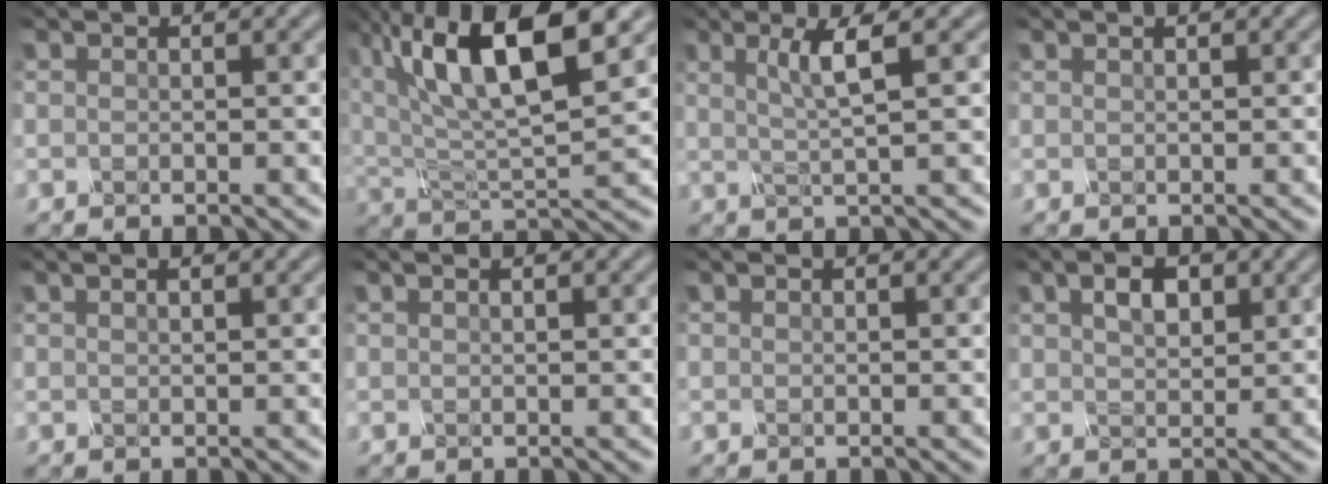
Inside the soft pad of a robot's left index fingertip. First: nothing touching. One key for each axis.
{"total": 12.1, "fx": 5.4, "fy": 4.3, "fz": 9.9, "tx": -0.169, "ty": 0.015, "tz": 0.088}
{"total": 3.2, "fx": 0.8, "fy": 0.4, "fz": 3.0, "tx": -0.052, "ty": -0.004, "tz": 0.016}
{"total": 0.7, "fx": 0.4, "fy": 0.2, "fz": 0.5, "tx": -0.008, "ty": -0.003, "tz": 0.004}
{"total": 1.6, "fx": 1.0, "fy": 0.6, "fz": 1.2, "tx": -0.012, "ty": -0.001, "tz": 0.001}
{"total": 1.0, "fx": 0.6, "fy": 0.3, "fz": 0.7, "tx": -0.009, "ty": -0.004, "tz": 0.004}
{"total": 0.0}
{"total": 3.1, "fx": 1.1, "fy": 1.7, "fz": 2.4, "tx": -0.048, "ty": 0.003, "tz": 0.019}